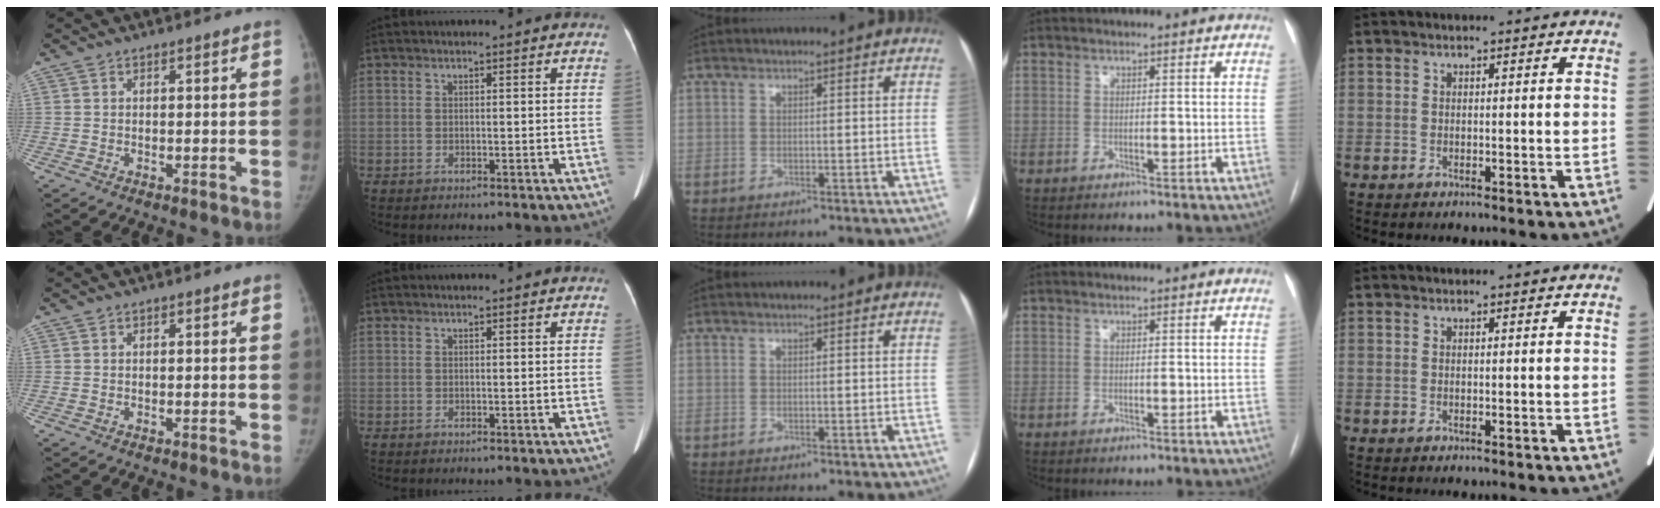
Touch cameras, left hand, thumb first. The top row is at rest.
{}